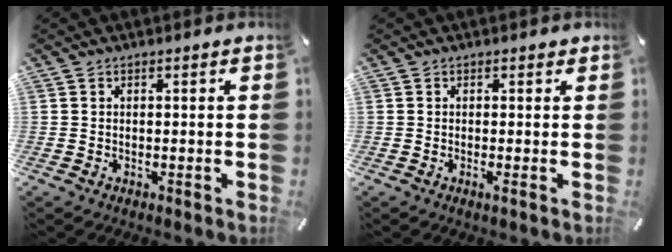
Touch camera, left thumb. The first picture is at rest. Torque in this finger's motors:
{"motor_torque": [-0.02, -0.02, 0.22, 0.02, 0.00]}